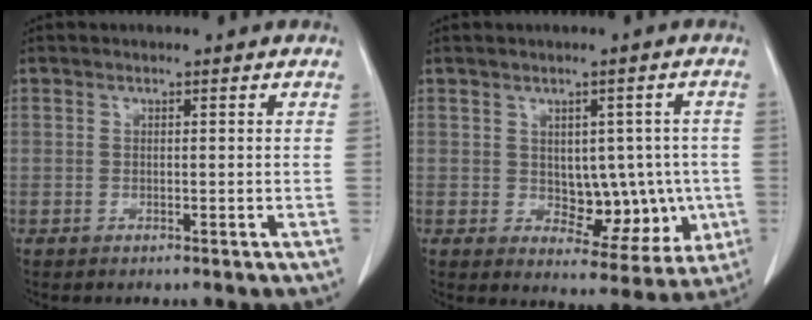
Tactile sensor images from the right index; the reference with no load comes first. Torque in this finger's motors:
{"motor_torque": [0.14, 0.10, 0.09, 0.01]}